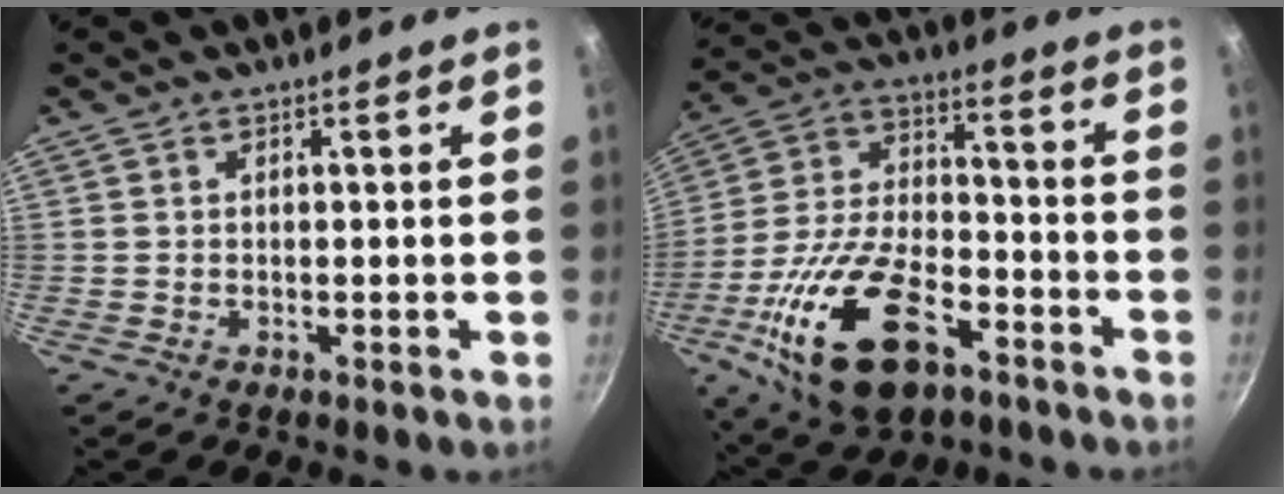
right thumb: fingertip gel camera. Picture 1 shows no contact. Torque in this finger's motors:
{"motor_torque": [2.84, 2.17, 2.20, -0.58, 0.66]}